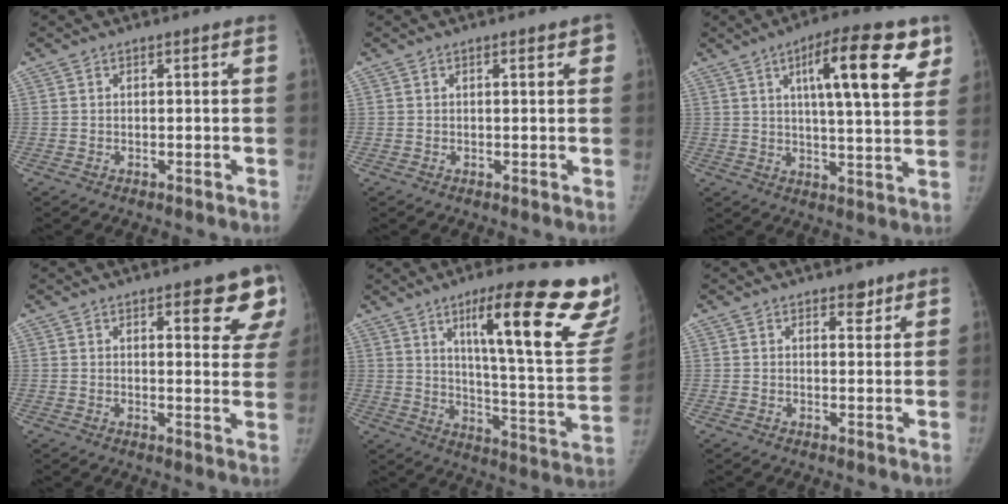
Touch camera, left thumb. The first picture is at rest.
{"total": 2.0, "force": [0.9, 0.7, 1.7], "torque": [-0.014, 0.001, 0.008]}
{"total": 16.7, "force": [7.3, 4.8, 14.2], "torque": [-0.177, -0.019, 0.102]}
{"total": 10.3, "force": [5.8, 3.6, 7.7], "torque": [-0.053, -0.028, 0.063]}
{"total": 27.2, "force": [17.0, 4.5, 20.7], "torque": [-0.231, -0.086, 0.238]}
{"total": 2.7, "force": [1.8, 1.5, 1.2], "torque": [0.000, -0.011, 0.026]}